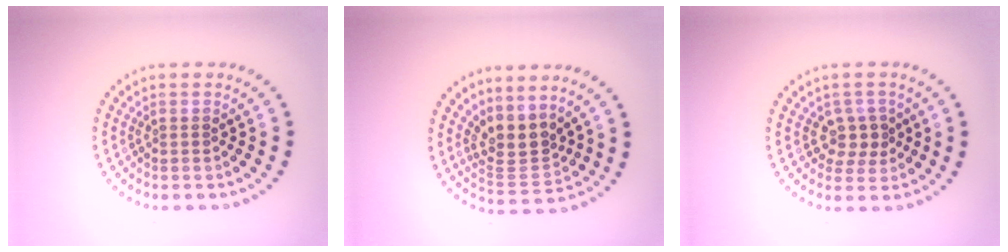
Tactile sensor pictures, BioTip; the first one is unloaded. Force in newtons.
{"total": 3.5, "press": 2.9, "slide": 2.0}
{"total": 2.3, "press": 2.1, "slide": 0.9}